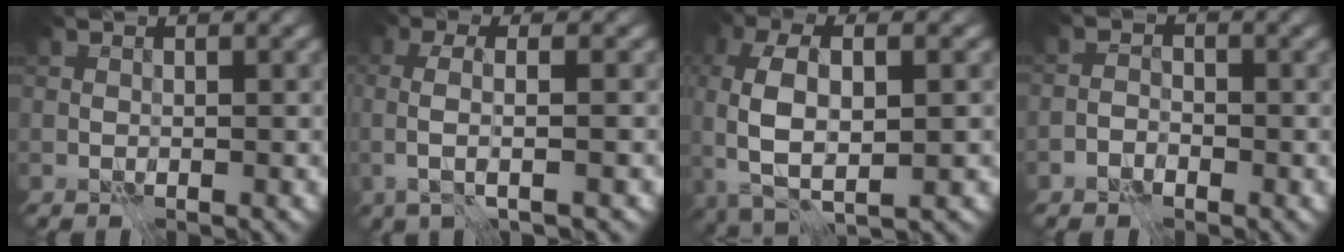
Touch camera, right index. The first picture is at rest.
{"total": 3.0, "force": [-0.2, 0.2, 3.0], "torque": [-0.057, 0.001, -0.004]}
{"total": 8.1, "force": [-0.9, 3.7, 7.1], "torque": [-0.154, -0.001, -0.017]}
{"total": 1.4, "force": [-1.2, 0.6, 0.4], "torque": [0.002, 0.011, -0.028]}